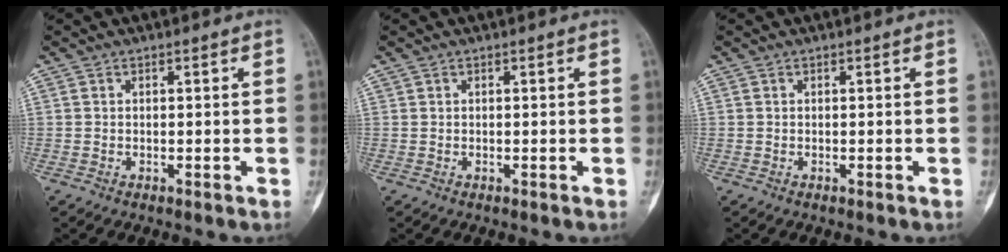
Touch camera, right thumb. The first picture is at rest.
{"total": 0.0}
{"total": 0.0}